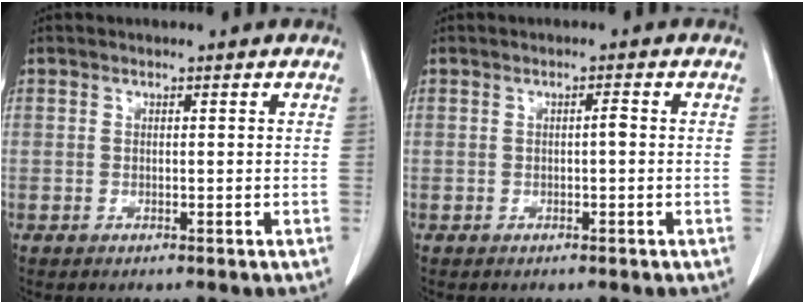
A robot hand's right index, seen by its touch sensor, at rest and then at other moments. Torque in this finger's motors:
{"motor_torque": [0.07, 0.03, 0.05, 0.03]}